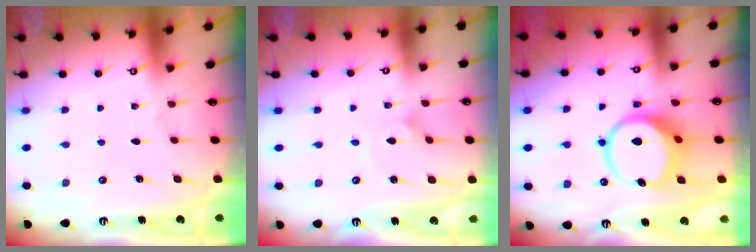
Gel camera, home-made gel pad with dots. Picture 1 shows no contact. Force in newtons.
{"total": 1.5, "press": 1.5, "slide": 0.1}
{"total": 9.4, "press": 9.3, "slide": 1.3}